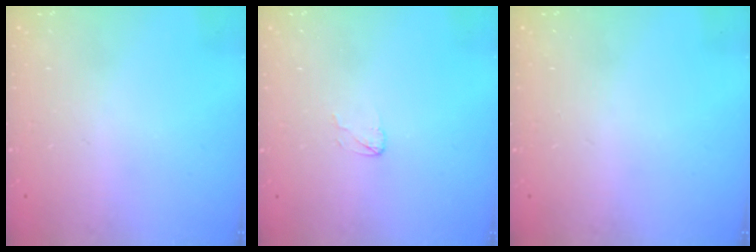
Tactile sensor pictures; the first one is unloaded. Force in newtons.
{"total": 2.6, "press": 2.6, "slide": 0.2}
{"total": 0.0}